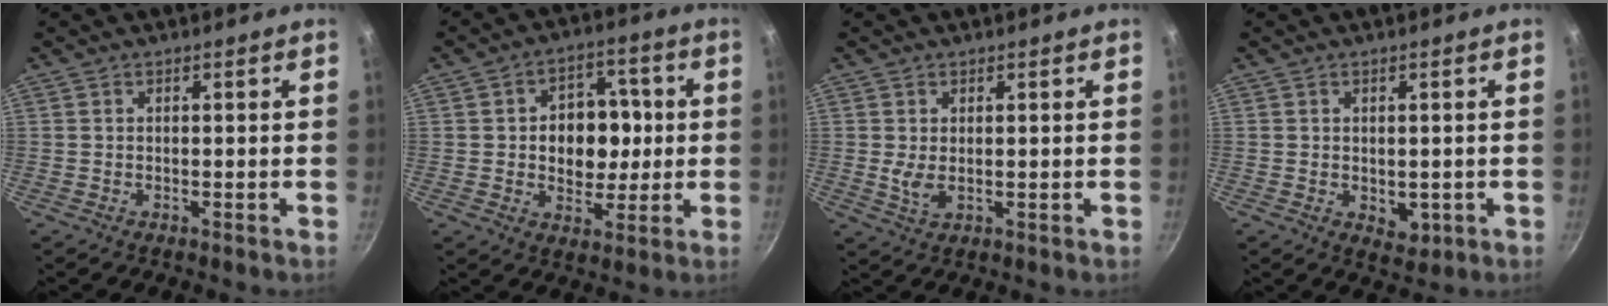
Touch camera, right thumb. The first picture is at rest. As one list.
[{"total": 11.5, "force": [0.4, 8.8, 7.4], "torque": [-0.061, 0.007, 0.005]}, {"total": 3.1, "force": [0.4, 1.7, 2.5], "torque": [-0.048, -0.008, 0.015]}, {"total": 3.7, "force": [-0.5, 2.7, 2.5], "torque": [-0.023, -0.007, -0.002]}]